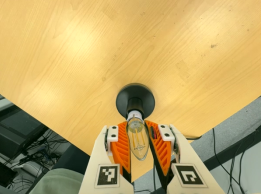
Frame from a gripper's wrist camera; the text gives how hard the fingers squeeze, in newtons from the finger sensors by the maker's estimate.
{"total": 20.5, "left": 19.1, "right": 22.0}